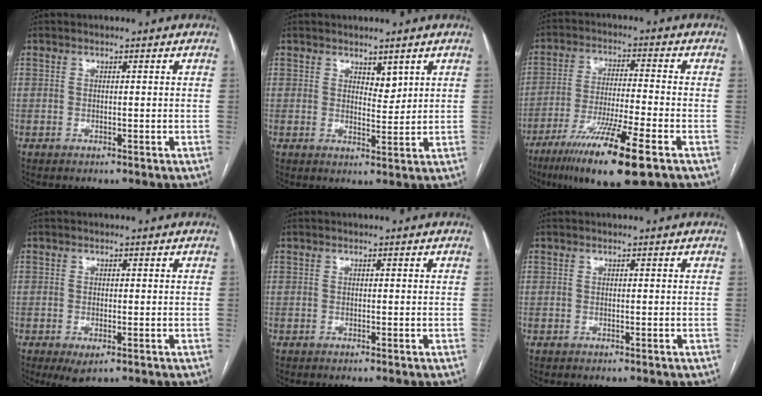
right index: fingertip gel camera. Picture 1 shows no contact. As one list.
[{"total": 2.6, "force": [1.8, 1.2, 1.5], "torque": [-0.021, -0.007, 0.035]}, {"total": 14.3, "force": [-8.3, 0.3, 11.7], "torque": [-0.217, -0.039, -0.144]}, {"total": 2.6, "force": [-1.1, 1.1, 2.1], "torque": [-0.032, -0.003, -0.010]}, {"total": 0.0}, {"total": 0.0}]